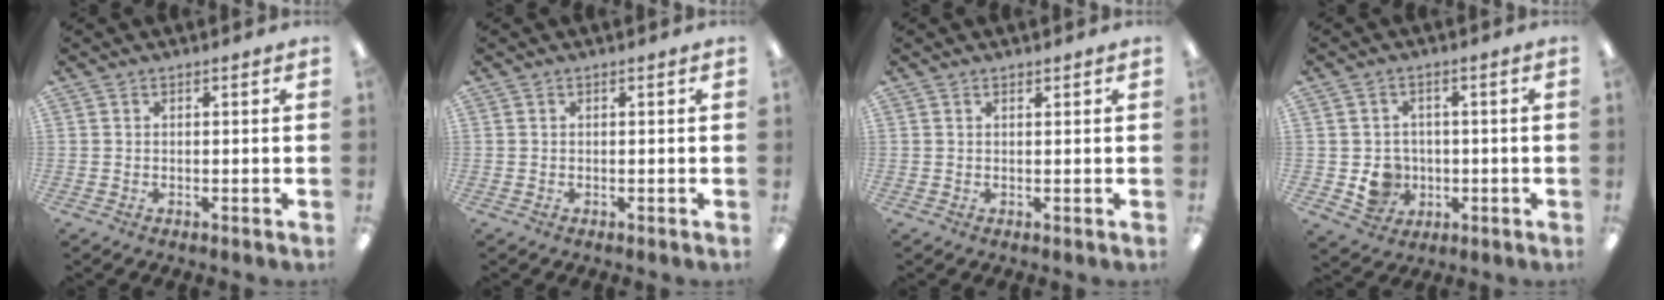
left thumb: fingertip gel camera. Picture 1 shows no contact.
{"total": 0.0}
{"total": 0.6, "force": [0.6, 0.2, 0.0], "torque": [-0.001, 0.000, 0.011]}
{"total": 6.4, "force": [-0.7, 6.0, 1.8], "torque": [-0.025, 0.005, -0.006]}